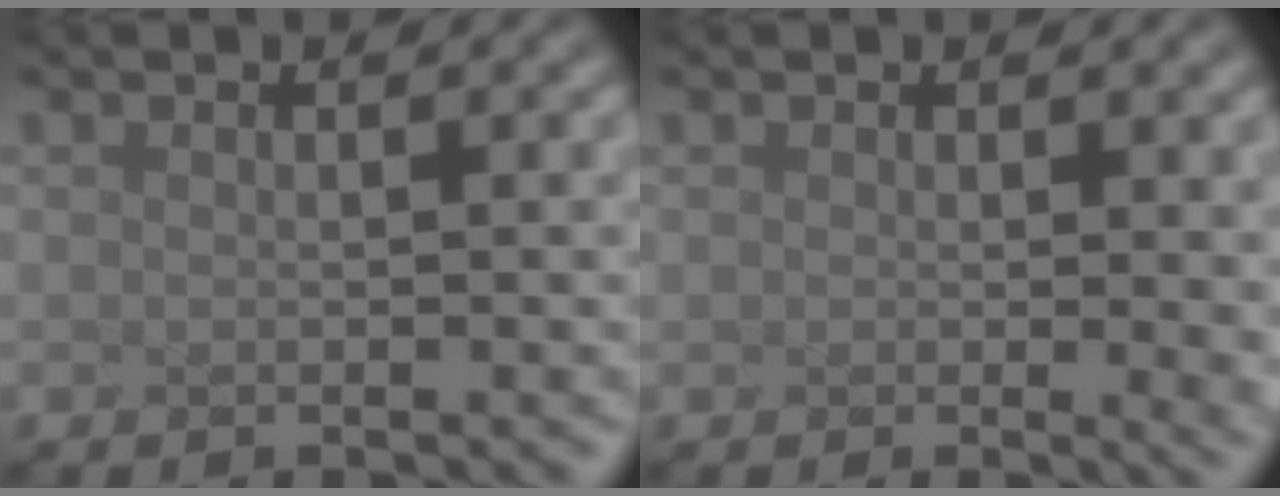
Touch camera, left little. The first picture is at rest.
{"total": 2.8, "force": [0.9, 0.8, 2.6], "torque": [-0.031, 0.003, 0.032]}